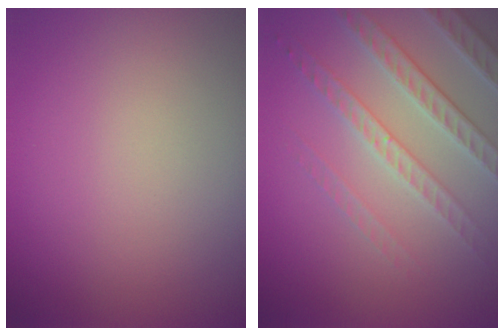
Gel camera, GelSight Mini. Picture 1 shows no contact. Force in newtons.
{"total": 3.9, "press": 3.9, "slide": 0.3}